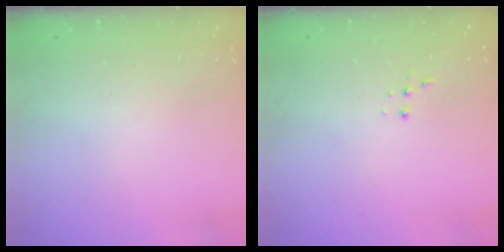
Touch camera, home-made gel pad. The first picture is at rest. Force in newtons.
{"total": 2.2, "press": 2.2, "slide": 0.5}